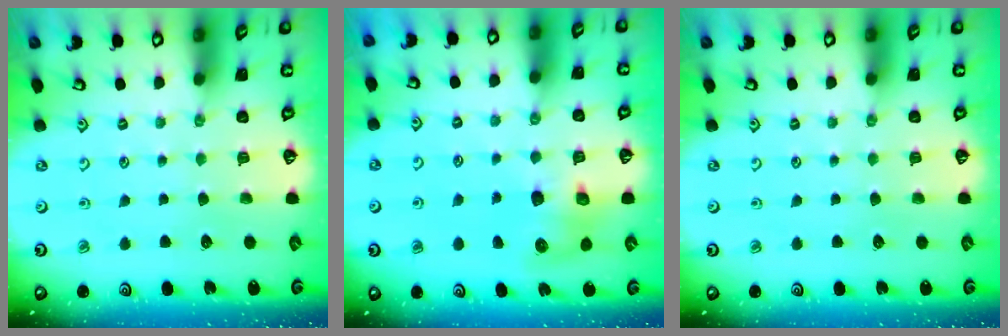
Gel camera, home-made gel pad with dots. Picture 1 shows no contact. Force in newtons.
{"total": 9.1, "press": 9.0, "slide": 1.2}
{"total": 0.0}